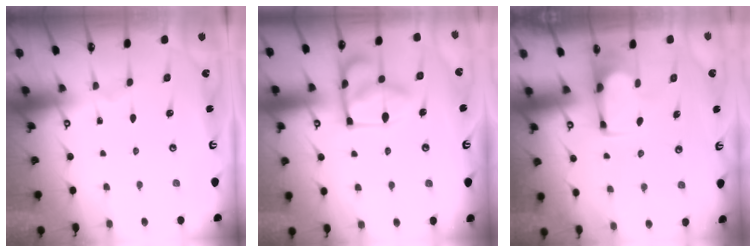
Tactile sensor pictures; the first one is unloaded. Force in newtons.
{"total": 14.1, "press": 14.1, "slide": 0.9}
{"total": 1.8, "press": 1.7, "slide": 0.6}